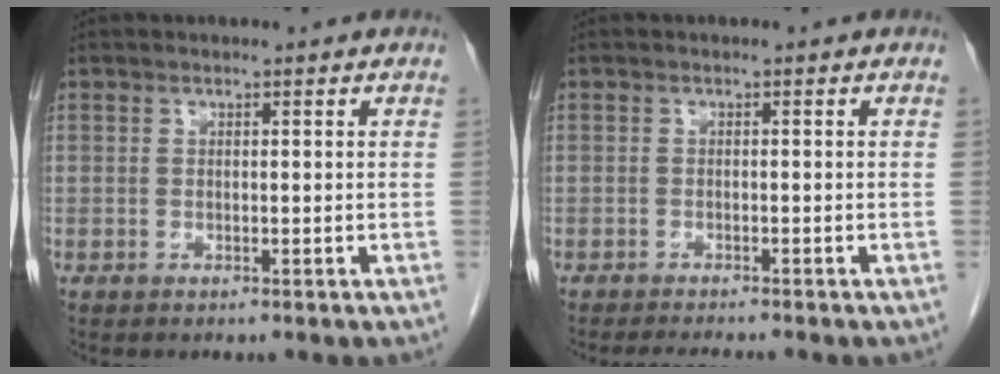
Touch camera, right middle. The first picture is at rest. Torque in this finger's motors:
{"motor_torque": [0.01, 0.02, -0.01, 0.00]}